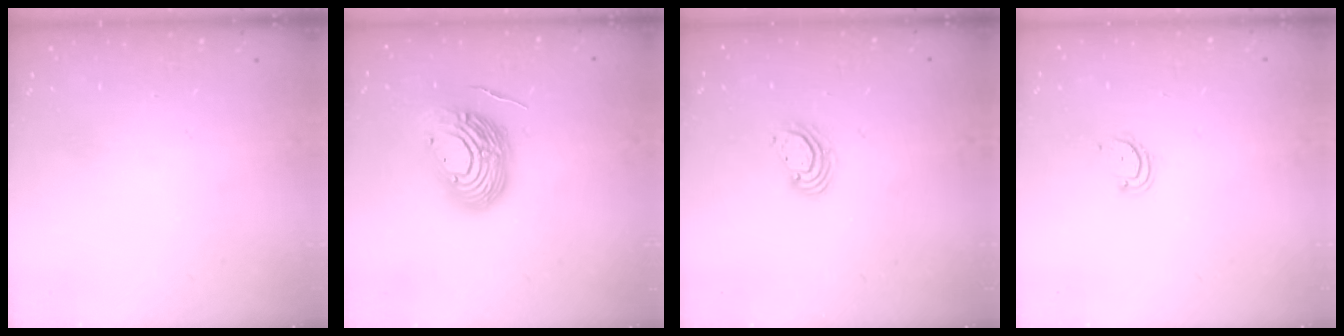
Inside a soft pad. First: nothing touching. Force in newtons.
{"total": 13.7, "press": 13.6, "slide": 1.8}
{"total": 3.6, "press": 3.6, "slide": 0.2}
{"total": 2.3, "press": 2.3, "slide": 0.2}